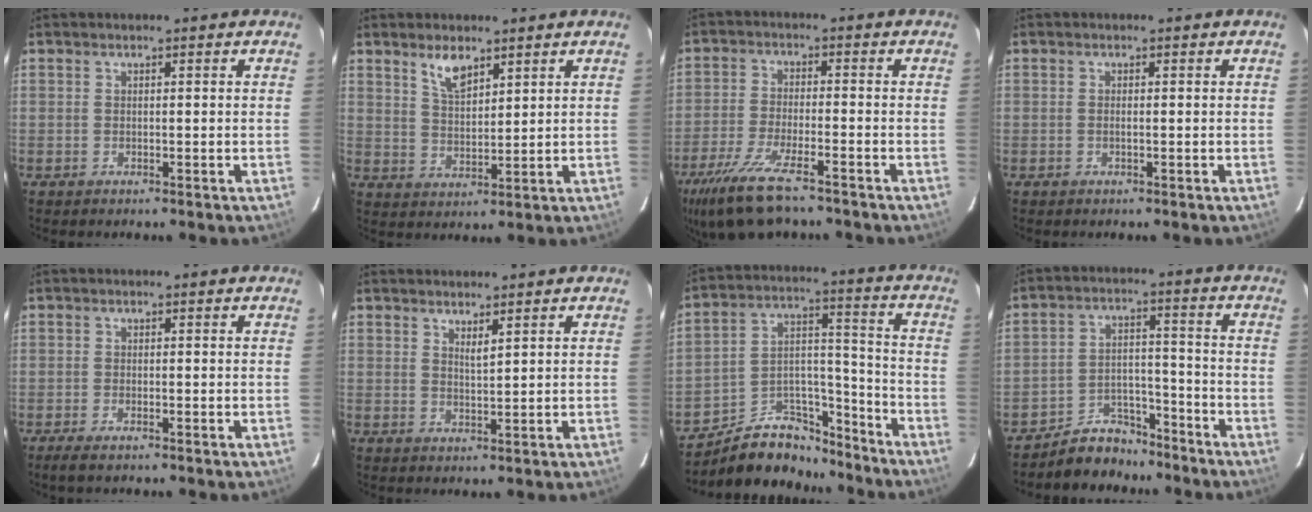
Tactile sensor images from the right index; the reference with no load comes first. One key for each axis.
{"total": 5.6, "fx": 3.8, "fy": 2.2, "fz": 3.4, "tx": -0.060, "ty": 0.002, "tz": 0.075}
{"total": 13.9, "fx": -10.2, "fy": 3.7, "fz": 8.7, "tx": -0.202, "ty": -0.043, "tz": -0.186}
{"total": 0.5, "fx": -0.1, "fy": 0.1, "fz": 0.5, "tx": -0.010, "ty": 0.001, "tz": -0.004}
{"total": 2.6, "fx": -2.0, "fy": 0.5, "fz": 1.6, "tx": -0.040, "ty": -0.006, "tz": -0.038}
{"total": 2.0, "fx": 1.4, "fy": 0.2, "fz": 1.3, "tx": -0.022, "ty": -0.002, "tz": 0.024}
{"total": 15.2, "fx": -12.4, "fy": 7.2, "fz": 5.2, "tx": -0.091, "ty": 0.060, "tz": -0.188}
{"total": 8.8, "fx": -7.8, "fy": 3.9, "fz": 0.7, "tx": -0.028, "ty": 0.032, "tz": -0.123}